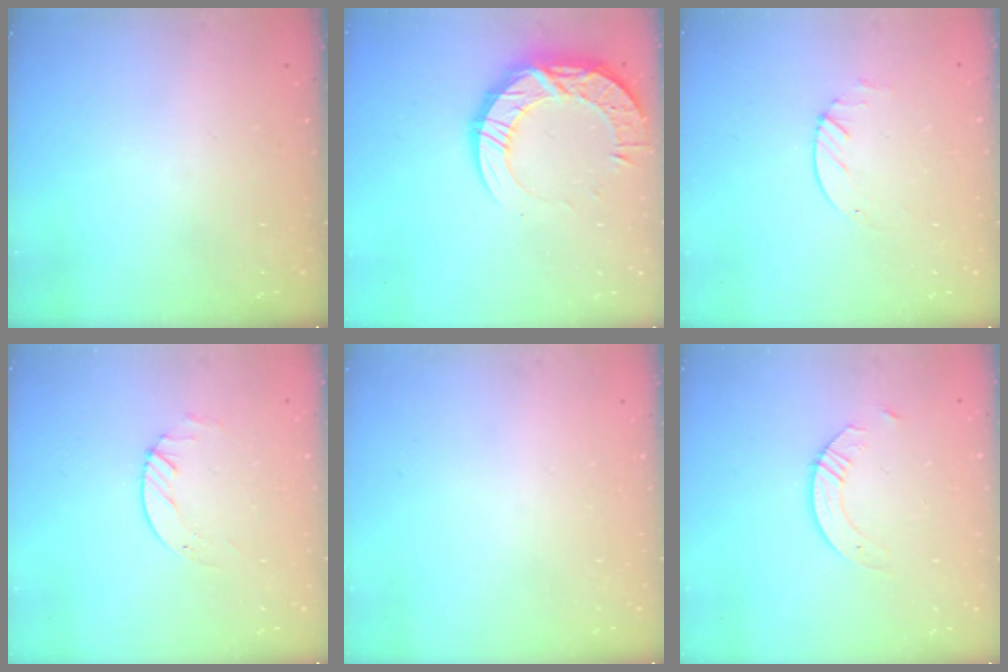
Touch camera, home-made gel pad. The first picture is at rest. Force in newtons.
{"total": 15.3, "press": 15.3, "slide": 1.2}
{"total": 2.0, "press": 2.0, "slide": 0.2}
{"total": 2.0, "press": 2.0, "slide": 0.2}
{"total": 0.0}
{"total": 4.7, "press": 4.7, "slide": 0.5}